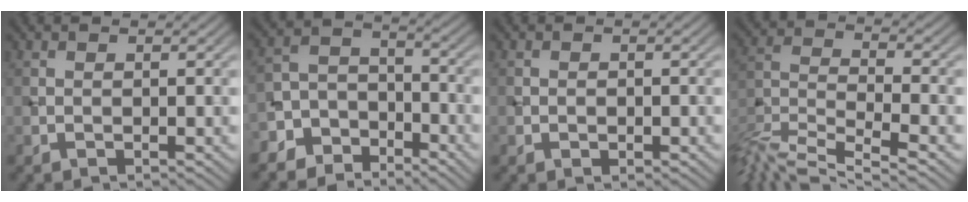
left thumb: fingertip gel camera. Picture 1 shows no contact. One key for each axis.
{"total": 6.9, "fx": -5.6, "fy": 3.7, "fz": 1.7, "tx": -0.041, "ty": -0.001, "tz": -0.120}
{"total": 0.9, "fx": -0.3, "fy": 0.7, "fz": 0.5, "tx": -0.005, "ty": -0.002, "tz": -0.006}
{"total": 9.8, "fx": -6.9, "fy": 2.7, "fz": 6.4, "tx": -0.140, "ty": -0.021, "tz": -0.134}